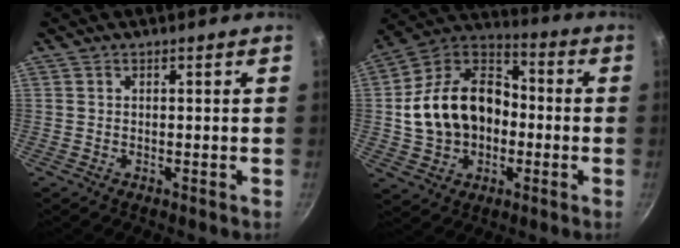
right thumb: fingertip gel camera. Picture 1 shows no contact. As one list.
[{"total": 19.2, "force": [-1.4, 14.3, 12.7], "torque": [-0.200, 0.048, -0.031]}]